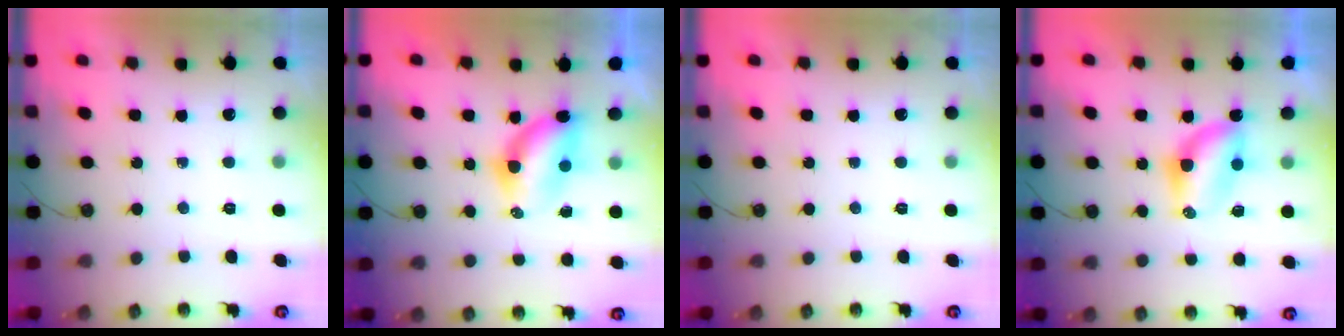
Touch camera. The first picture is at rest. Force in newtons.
{"total": 7.9, "press": 6.9, "slide": 3.8}
{"total": 0.0}
{"total": 8.2, "press": 7.4, "slide": 3.6}